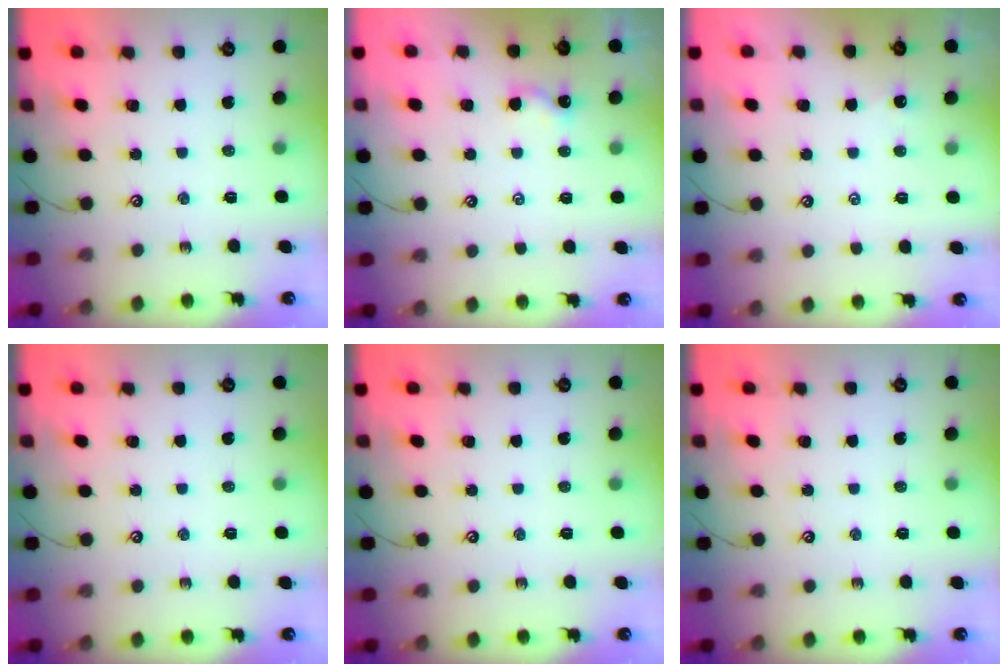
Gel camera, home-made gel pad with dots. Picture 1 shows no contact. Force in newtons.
{"total": 2.0, "press": 2.0, "slide": 0.2}
{"total": 2.5, "press": 2.5, "slide": 0.3}
{"total": 0.0}
{"total": 0.0}
{"total": 0.0}